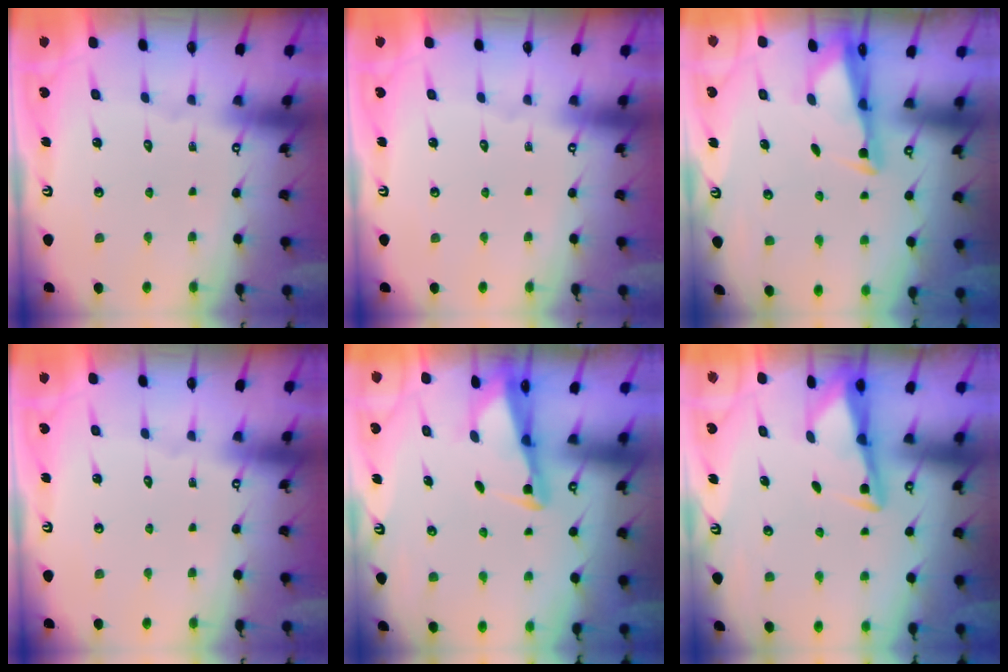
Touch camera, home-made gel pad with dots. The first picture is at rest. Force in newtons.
{"total": 0.0}
{"total": 2.7, "press": 2.6, "slide": 0.8}
{"total": 0.0}
{"total": 2.5, "press": 2.5, "slide": 0.5}
{"total": 3.0, "press": 3.0, "slide": 0.4}